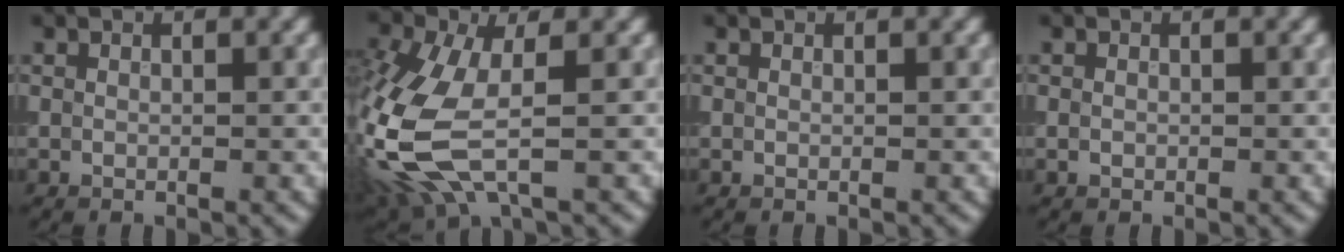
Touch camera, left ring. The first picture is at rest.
{"total": 10.0, "force": [-2.4, 4.9, 8.3], "torque": [-0.226, -0.015, -0.056]}
{"total": 0.0}
{"total": 0.0}